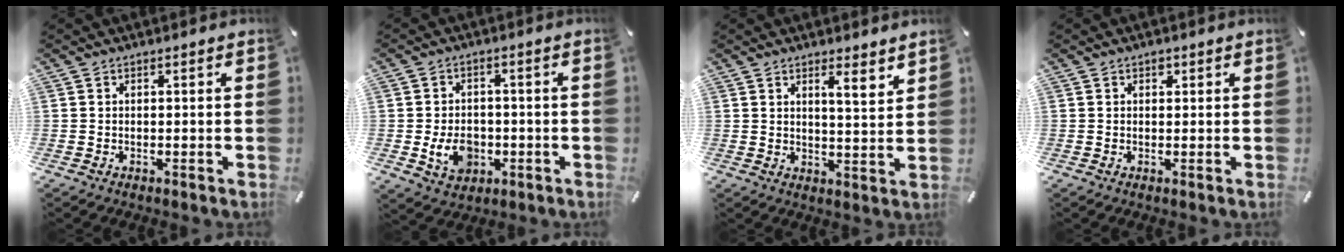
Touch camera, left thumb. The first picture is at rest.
{"total": 7.8, "force": [-1.9, 6.0, 4.5], "torque": [-0.085, 0.003, -0.035]}
{"total": 4.8, "force": [3.5, 0.6, 3.3], "torque": [-0.049, -0.028, 0.053]}
{"total": 1.0, "force": [0.5, 0.9, 0.3], "torque": [-0.007, 0.003, 0.009]}